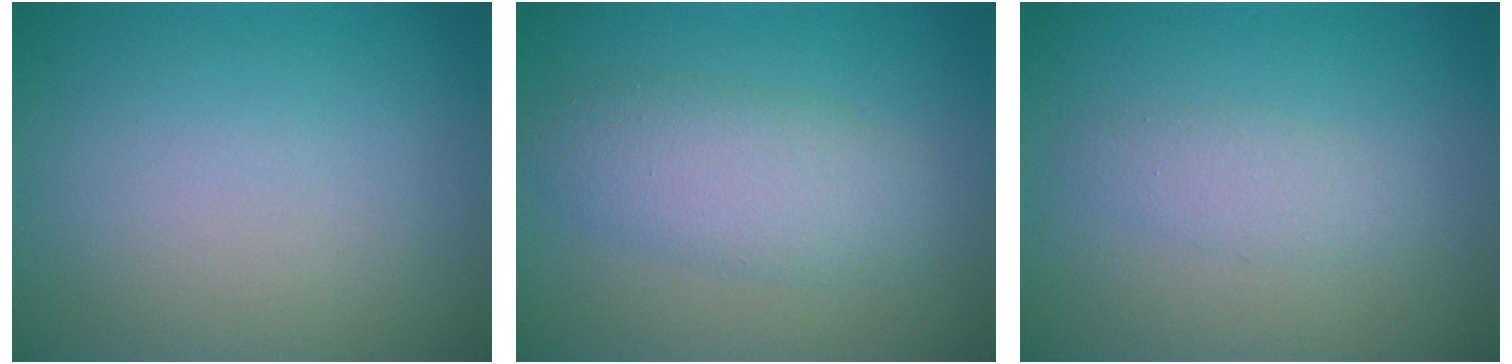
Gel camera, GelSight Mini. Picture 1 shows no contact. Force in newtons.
{"total": 4.5, "press": 4.5, "slide": 0.1}
{"total": 1.8, "press": 1.8, "slide": 0.1}